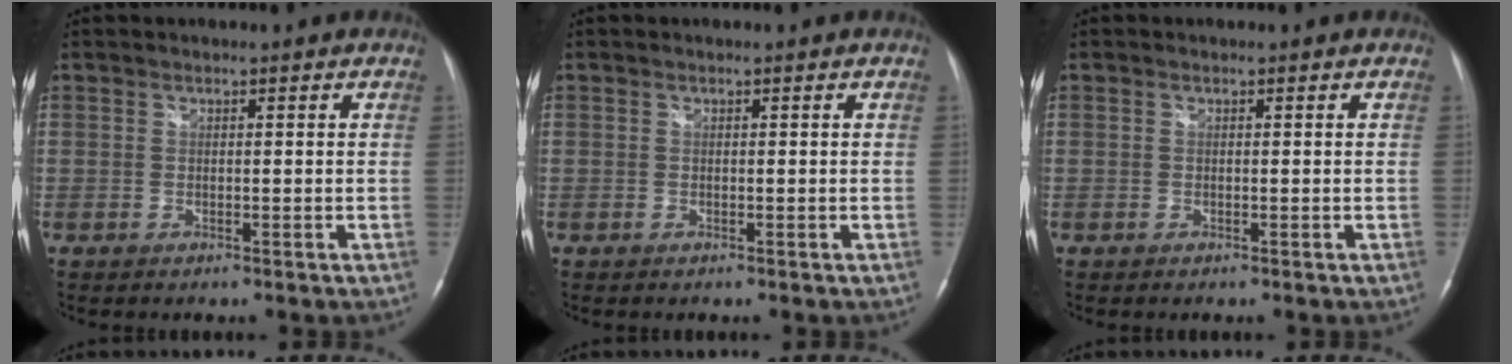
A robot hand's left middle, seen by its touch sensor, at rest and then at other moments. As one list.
[{"total": 0.0}, {"total": 0.0}]